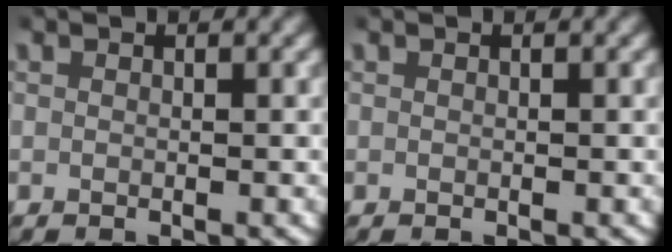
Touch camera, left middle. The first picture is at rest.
{"total": 0.0}